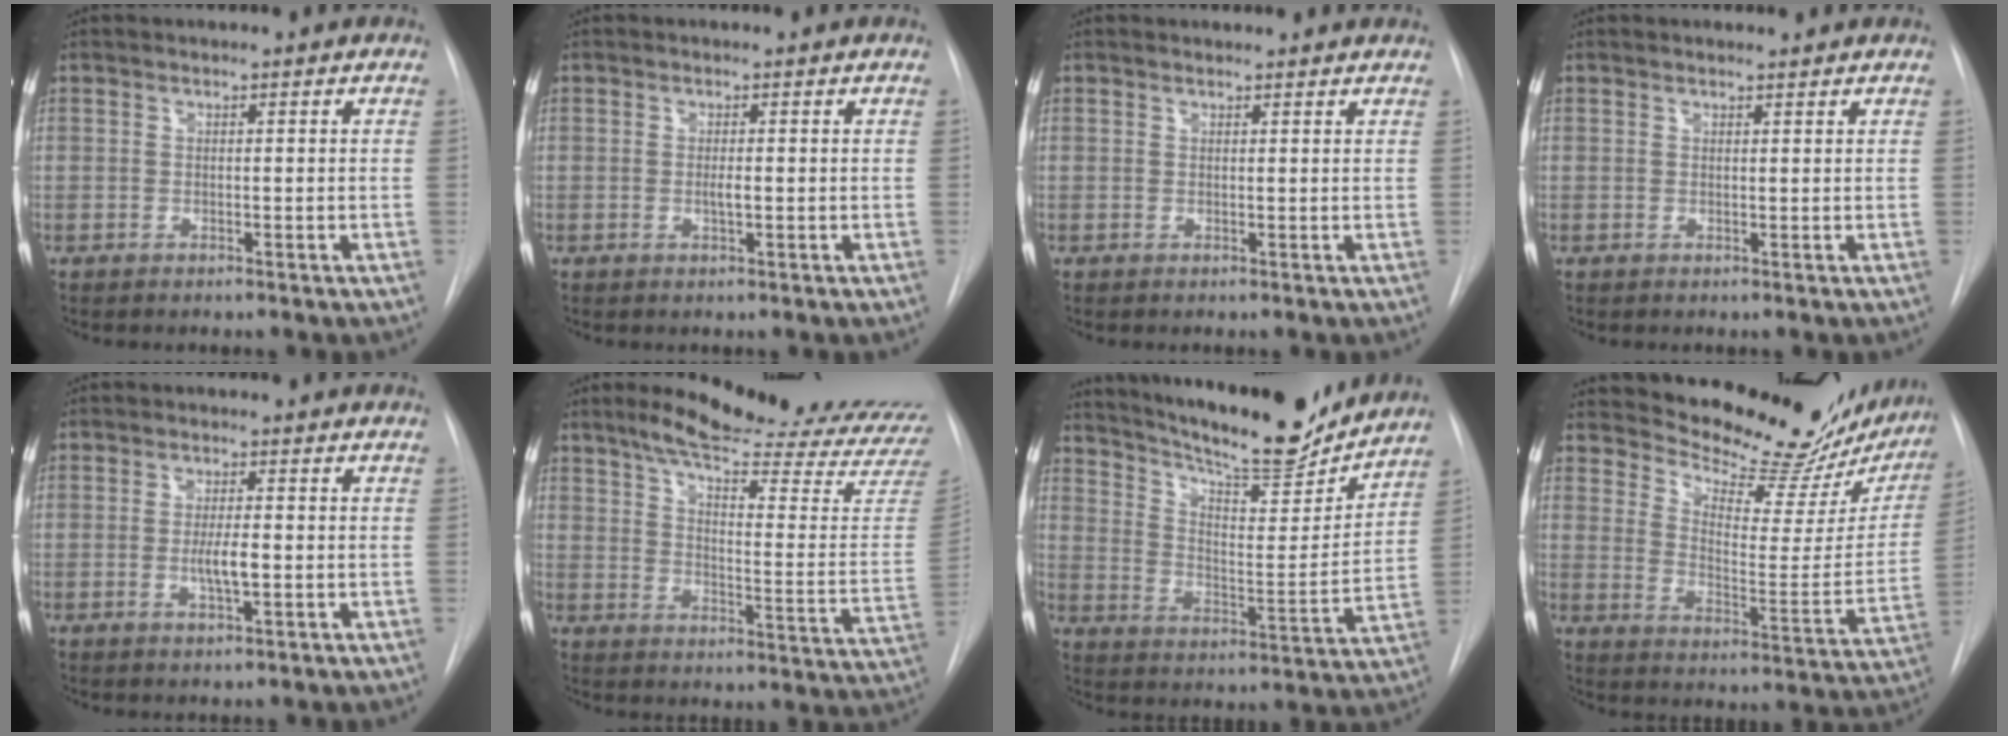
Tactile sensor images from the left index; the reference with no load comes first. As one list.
[{"total": 1.2, "force": [-0.3, 0.2, 1.1], "torque": [-0.021, -0.004, -0.004]}, {"total": 3.0, "force": [3.0, 0.5, 0.3], "torque": [-0.009, 0.012, 0.028]}, {"total": 0.8, "force": [0.8, 0.0, 0.0], "torque": [-0.006, -0.002, 0.013]}, {"total": 3.6, "force": [-0.7, 0.6, 3.5], "torque": [-0.065, -0.006, -0.011]}, {"total": 26.7, "force": [23.6, 1.7, 12.3], "torque": [-0.176, -0.098, 0.293]}, {"total": 20.0, "force": [18.0, 3.1, 8.2], "torque": [-0.142, -0.021, 0.266]}, {"total": 22.5, "force": [20.7, 4.9, 7.3], "torque": [-0.103, -0.080, 0.265]}]